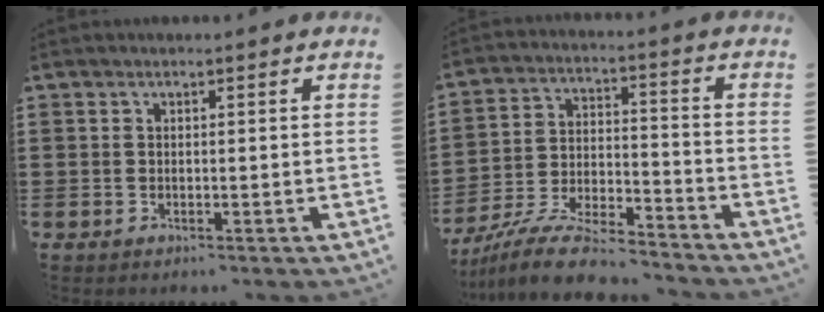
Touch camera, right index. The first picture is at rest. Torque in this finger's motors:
{"motor_torque": [0.64, 1.14, 0.05, -0.03]}